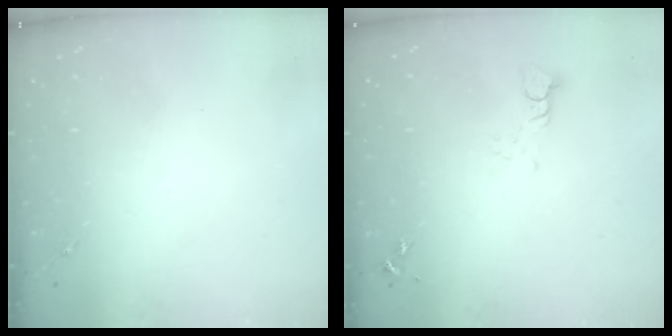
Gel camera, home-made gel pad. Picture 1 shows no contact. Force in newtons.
{"total": 3.3, "press": 3.3, "slide": 0.1}